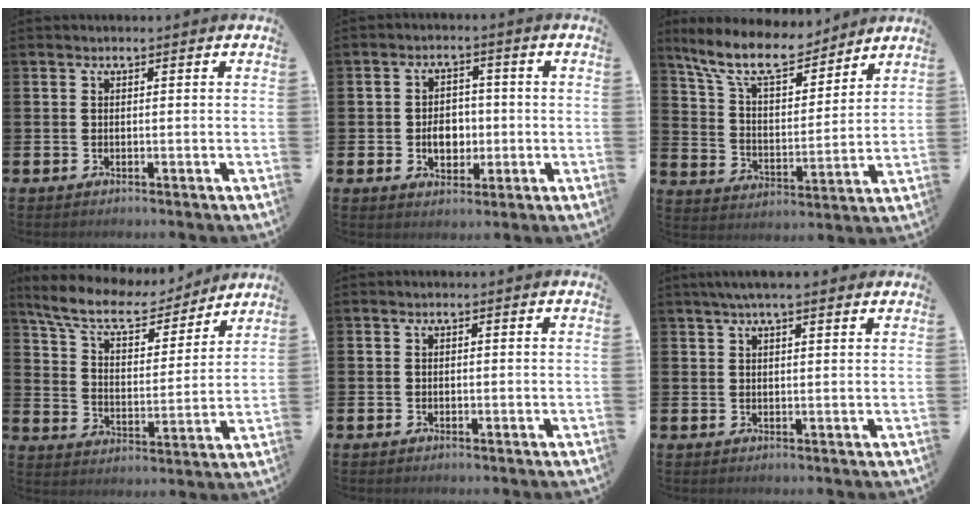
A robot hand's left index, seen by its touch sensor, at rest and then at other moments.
{"total": 4.4, "force": [-0.6, 3.4, 2.7], "torque": [-0.035, 0.000, -0.021]}
{"total": 10.7, "force": [9.3, 3.0, 4.2], "torque": [-0.117, -0.049, 0.167]}
{"total": 9.3, "force": [8.3, 2.6, 3.4], "torque": [-0.103, -0.051, 0.143]}
{"total": 0.0}
{"total": 3.7, "force": [2.9, 0.6, 2.1], "torque": [-0.039, -0.002, 0.050]}